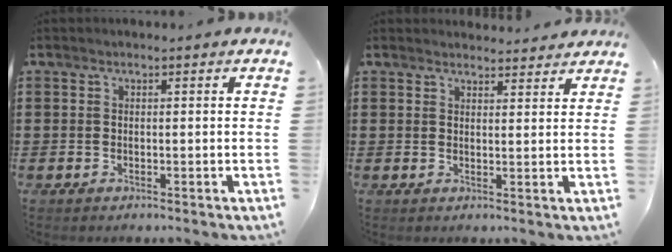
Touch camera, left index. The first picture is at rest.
{"total": 2.4, "force": [2.3, 0.3, 0.2], "torque": [-0.001, -0.009, 0.044]}